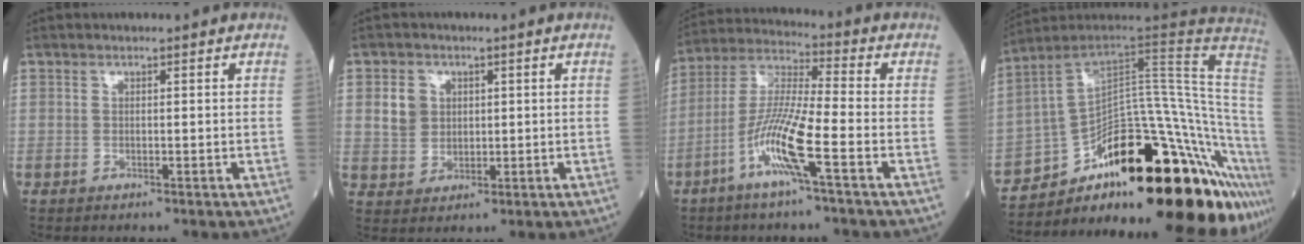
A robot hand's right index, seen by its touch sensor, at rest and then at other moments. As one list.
[{"total": 4.5, "force": [1.2, 4.0, 1.7], "torque": [-0.036, 0.015, 0.027]}, {"total": 10.8, "force": [-4.7, -0.1, 9.7], "torque": [-0.200, 0.000, -0.099]}, {"total": 29.3, "force": [-15.7, 5.8, 24.0], "torque": [-0.224, 0.045, -0.222]}]